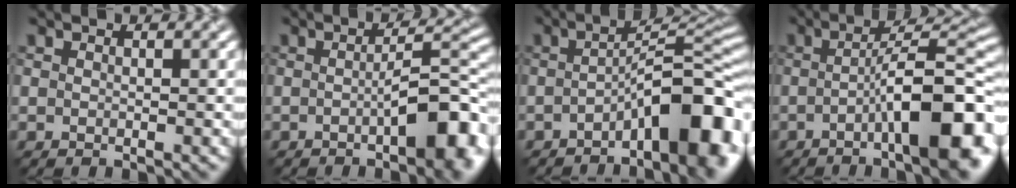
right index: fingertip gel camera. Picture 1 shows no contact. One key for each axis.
{"total": 7.0, "fx": -2.0, "fy": 1.8, "fz": 6.5, "tx": -0.086, "ty": 0.007, "tz": -0.032}
{"total": 9.7, "fx": -4.1, "fy": 2.7, "fz": 8.3, "tx": -0.107, "ty": 0.020, "tz": -0.071}
{"total": 11.1, "fx": -3.2, "fy": 2.8, "fz": 10.3, "tx": -0.137, "ty": 0.013, "tz": -0.052}